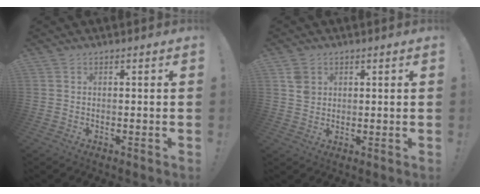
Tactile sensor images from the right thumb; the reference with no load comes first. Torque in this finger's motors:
{"motor_torque": [0.41, 0.57, 0.56, 0.14, 0.03]}